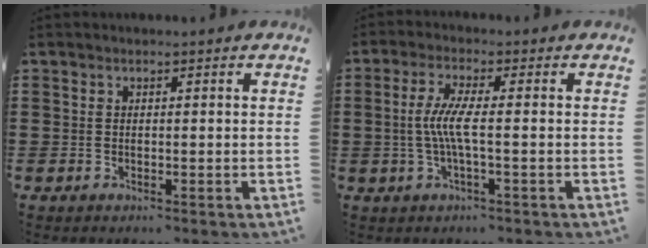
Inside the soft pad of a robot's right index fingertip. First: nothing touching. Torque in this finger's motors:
{"motor_torque": [0.95, 0.01, 0.45, 0.19]}